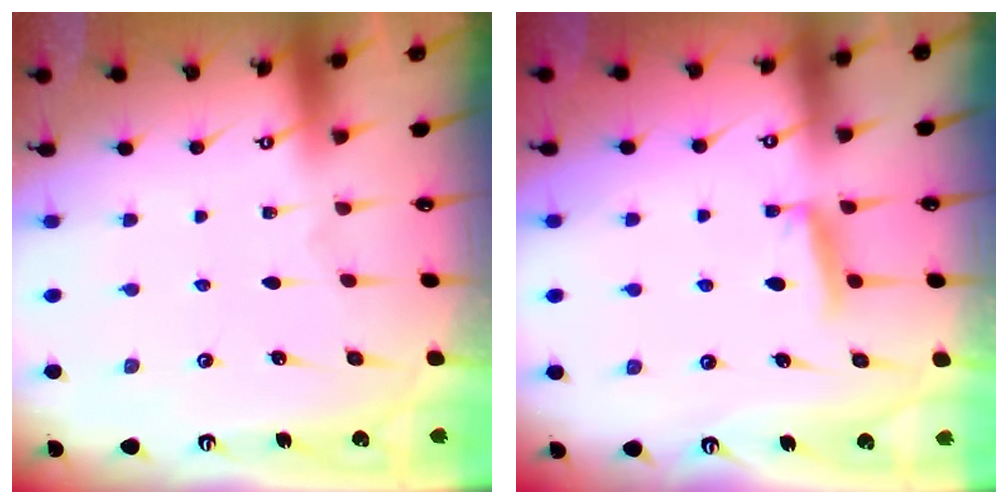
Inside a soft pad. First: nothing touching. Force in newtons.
{"total": 7.4, "press": 7.4, "slide": 0.9}